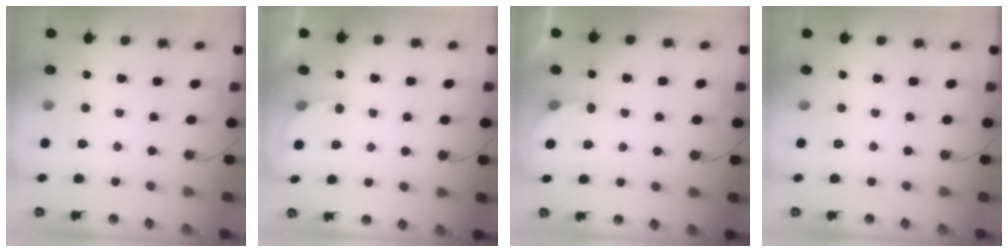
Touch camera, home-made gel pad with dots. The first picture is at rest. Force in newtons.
{"total": 3.4, "press": 3.4, "slide": 0.3}
{"total": 2.9, "press": 2.9, "slide": 0.3}
{"total": 0.0}